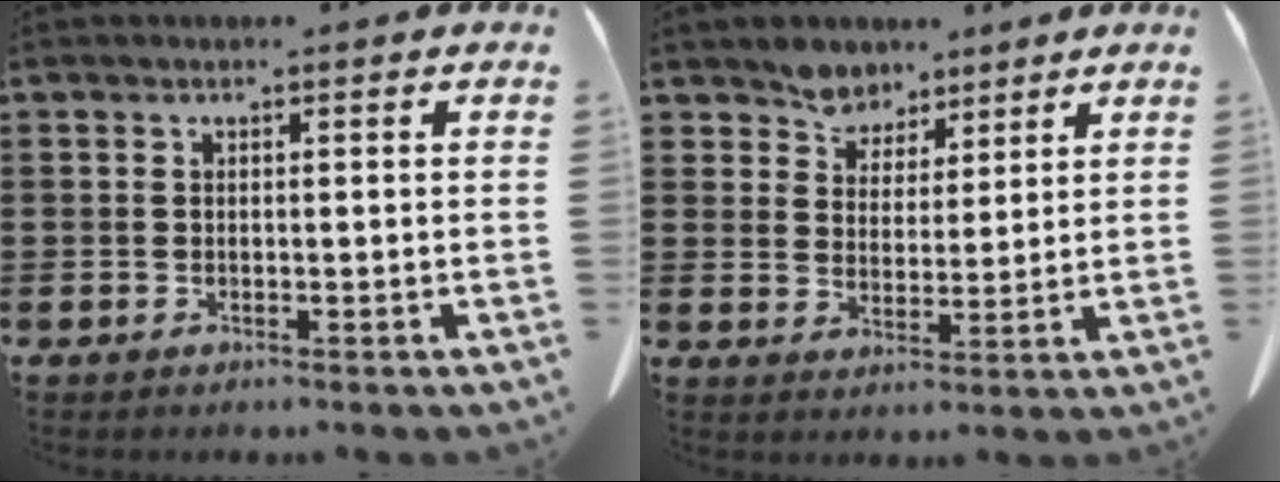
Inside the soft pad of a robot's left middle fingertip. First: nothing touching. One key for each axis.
{"total": 5.0, "fx": 4.3, "fy": 2.5, "fz": -0.4, "tx": -0.020, "ty": -0.016, "tz": 0.081}